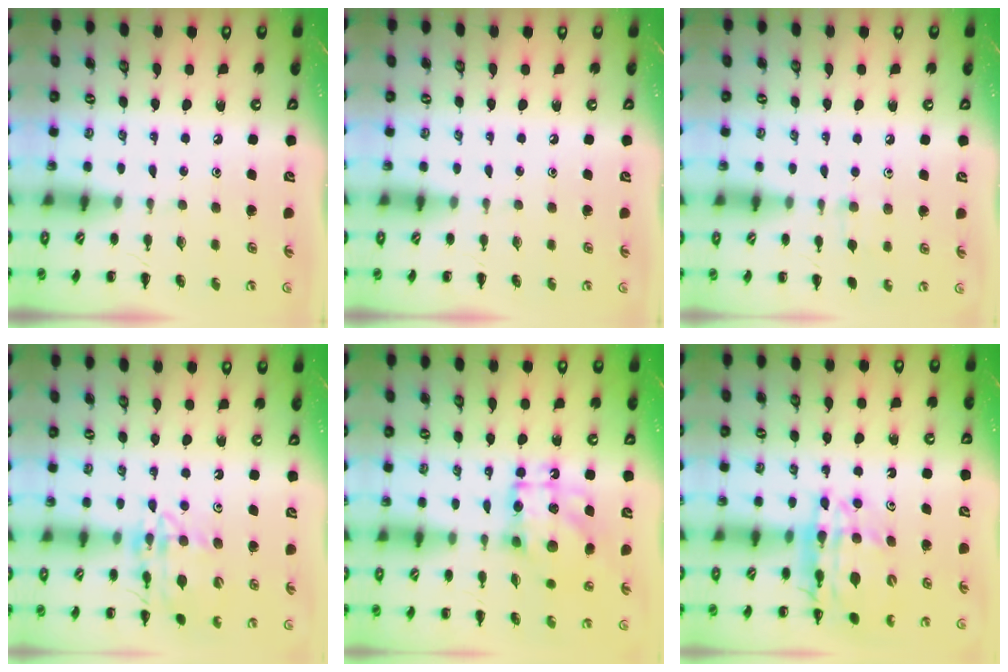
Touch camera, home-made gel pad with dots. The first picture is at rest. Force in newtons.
{"total": 0.0}
{"total": 6.0, "press": 5.6, "slide": 2.0}
{"total": 13.9, "press": 13.7, "slide": 2.1}
{"total": 13.3, "press": 13.2, "slide": 1.4}
{"total": 15.0, "press": 14.4, "slide": 4.2}